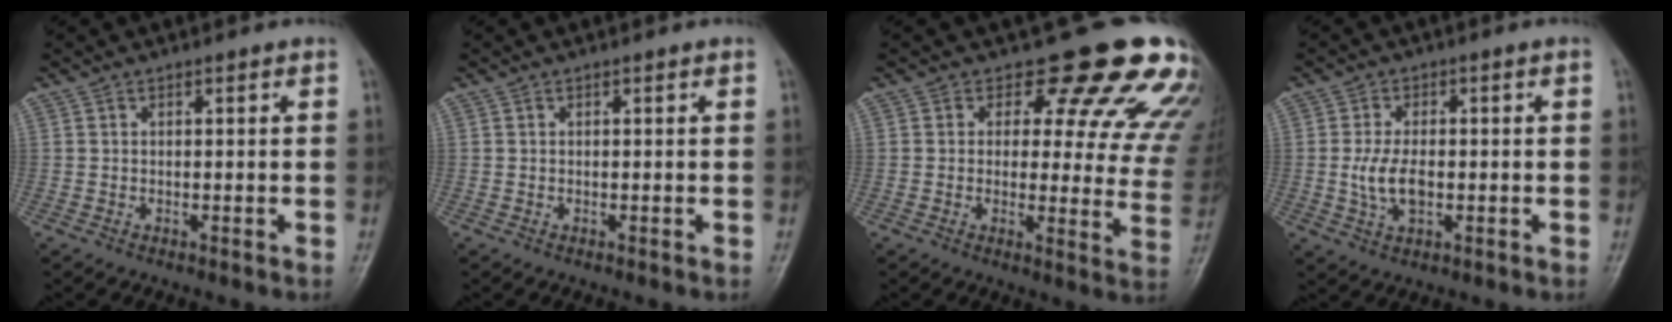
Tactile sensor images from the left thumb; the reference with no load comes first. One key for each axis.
{"total": 0.0}
{"total": 16.0, "fx": 12.7, "fy": 6.7, "fz": 7.2, "tx": -0.027, "ty": -0.078, "tz": 0.124}
{"total": 6.0, "fx": -0.7, "fy": 3.5, "fz": 4.8, "tx": -0.093, "ty": 0.001, "tz": -0.012}